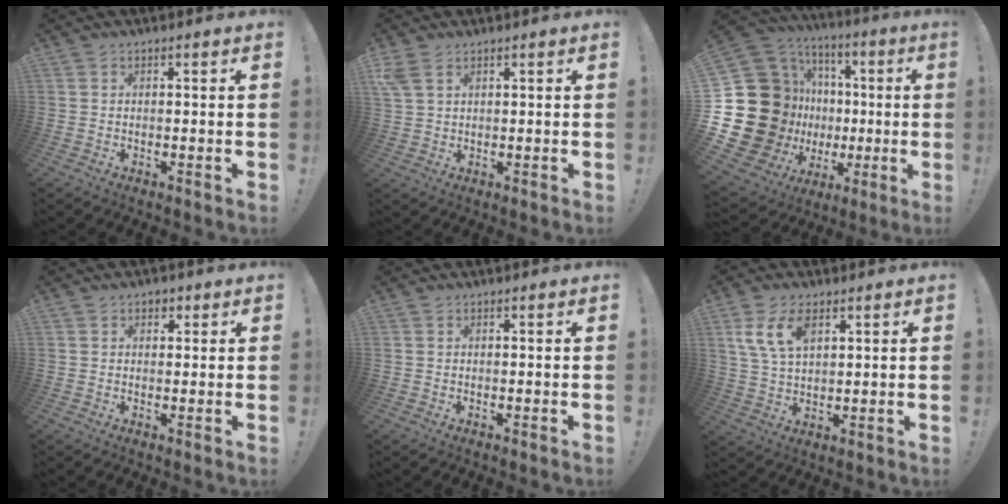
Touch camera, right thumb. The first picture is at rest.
{"total": 4.9, "force": [2.8, 2.7, 3.0], "torque": [-0.059, -0.010, 0.056]}
{"total": 26.6, "force": [-0.5, 22.0, 15.0], "torque": [-0.282, -0.034, 0.080]}
{"total": 2.0, "force": [0.7, 1.7, 0.8], "torque": [-0.002, 0.001, 0.009]}
{"total": 0.0}
{"total": 9.2, "force": [4.3, 5.0, 6.4], "torque": [-0.127, -0.005, 0.083]}